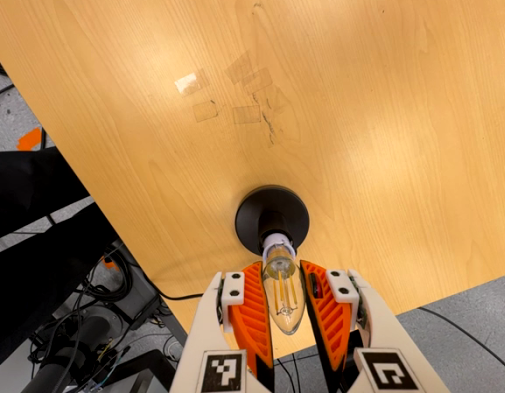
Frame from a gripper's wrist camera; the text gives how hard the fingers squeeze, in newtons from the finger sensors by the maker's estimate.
{"total": 12.2, "left": 11.8, "right": 12.6}